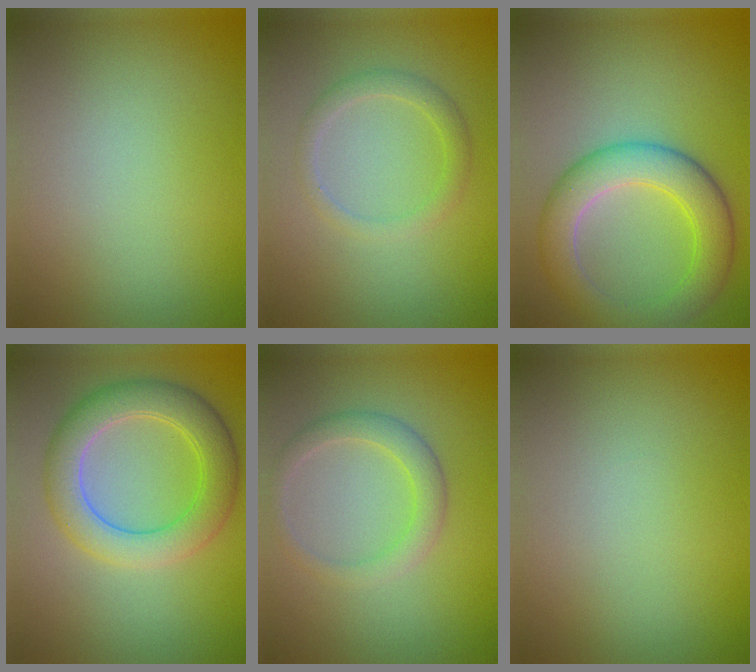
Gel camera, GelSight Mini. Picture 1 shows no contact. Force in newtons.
{"total": 1.9, "press": 1.9, "slide": 0.0}
{"total": 6.1, "press": 6.1, "slide": 0.2}
{"total": 5.7, "press": 5.7, "slide": 0.3}
{"total": 2.6, "press": 2.6, "slide": 0.3}
{"total": 0.0}